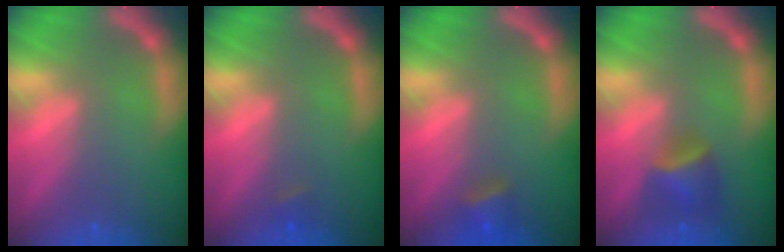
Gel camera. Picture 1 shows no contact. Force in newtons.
{"total": 0.9}
{"total": 2.4}
{"total": 3.4}